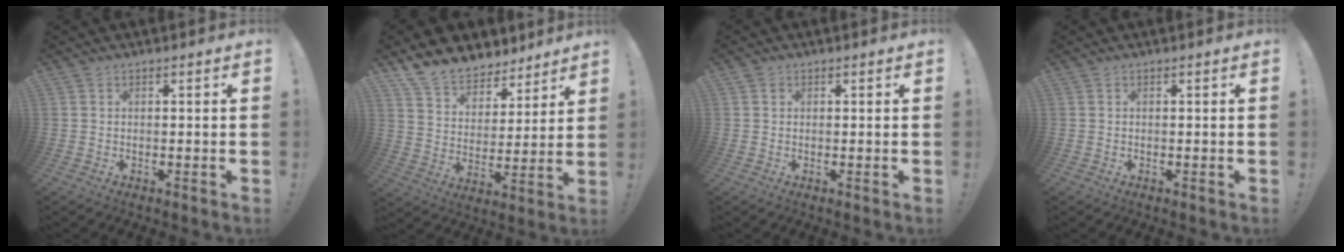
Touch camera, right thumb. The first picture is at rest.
{"total": 11.4, "force": [9.8, 5.5, 1.9], "torque": [-0.046, -0.081, 0.185]}
{"total": 0.8, "force": [0.4, 0.7, 0.1], "torque": [-0.003, 0.002, 0.008]}
{"total": 0.0}